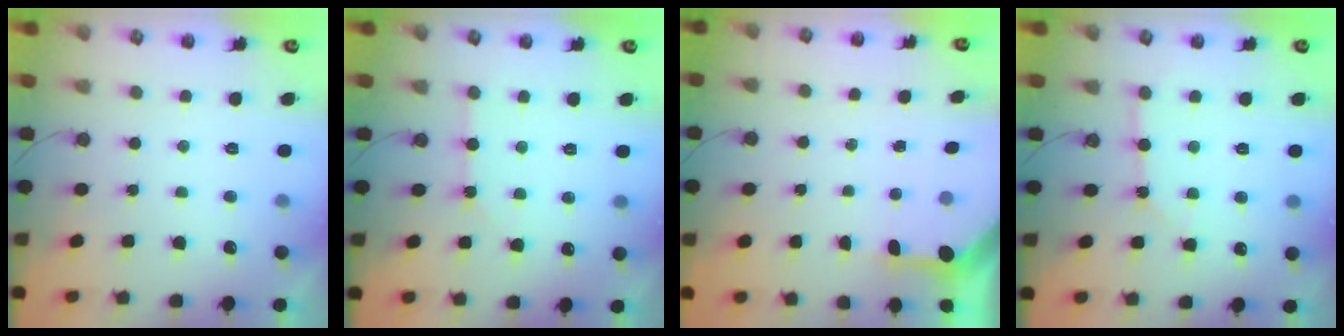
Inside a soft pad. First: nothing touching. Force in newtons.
{"total": 2.7, "press": 2.7, "slide": 0.4}
{"total": 3.2, "press": 3.2, "slide": 0.2}
{"total": 2.7, "press": 2.7, "slide": 0.4}